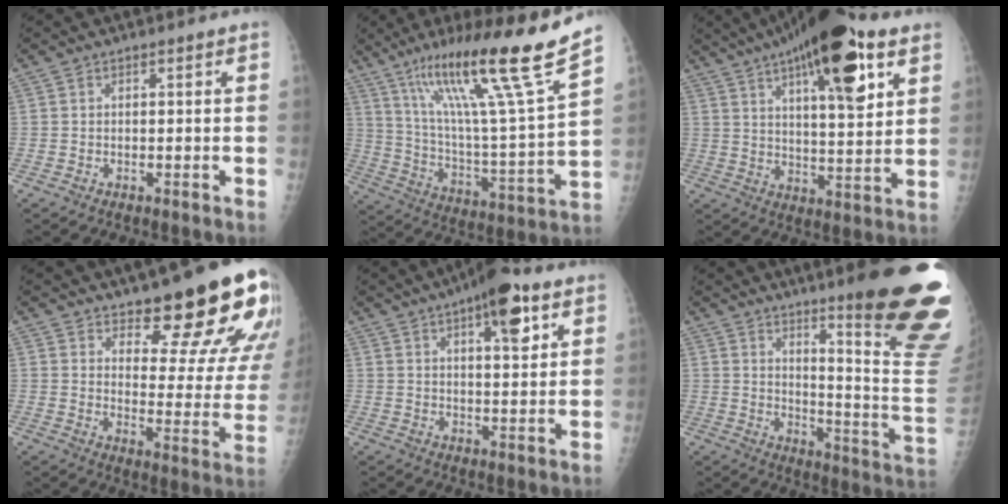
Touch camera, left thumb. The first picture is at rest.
{"total": 24.5, "force": [15.9, 0.4, 18.6], "torque": [-0.281, -0.066, 0.271]}
{"total": 21.6, "force": [10.8, 6.8, 17.4], "torque": [-0.250, -0.023, 0.163]}
{"total": 18.2, "force": [13.2, 5.0, 11.4], "torque": [-0.110, -0.099, 0.177]}
{"total": 10.8, "force": [5.6, 3.6, 8.5], "torque": [-0.105, -0.018, 0.077]}
{"total": 23.8, "force": [14.6, 2.4, 18.7], "torque": [-0.196, -0.106, 0.201]}